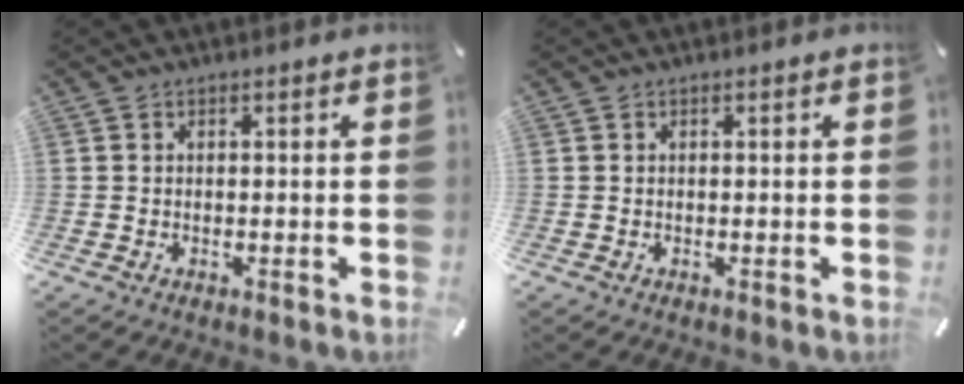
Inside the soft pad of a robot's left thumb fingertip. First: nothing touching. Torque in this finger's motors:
{"motor_torque": [0.18, 0.19, 0.12, 0.03, 0.05]}